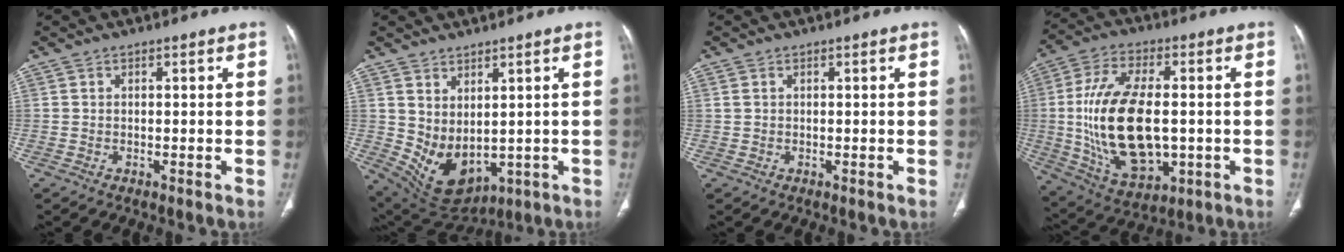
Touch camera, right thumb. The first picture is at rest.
{"total": 9.5, "force": [1.3, 6.0, 7.3], "torque": [-0.114, -0.022, 0.062]}
{"total": 0.9, "force": [0.5, 0.6, 0.6], "torque": [-0.015, 0.009, 0.013]}
{"total": 20.9, "force": [-0.7, 11.2, 17.6], "torque": [-0.332, -0.004, 0.005]}